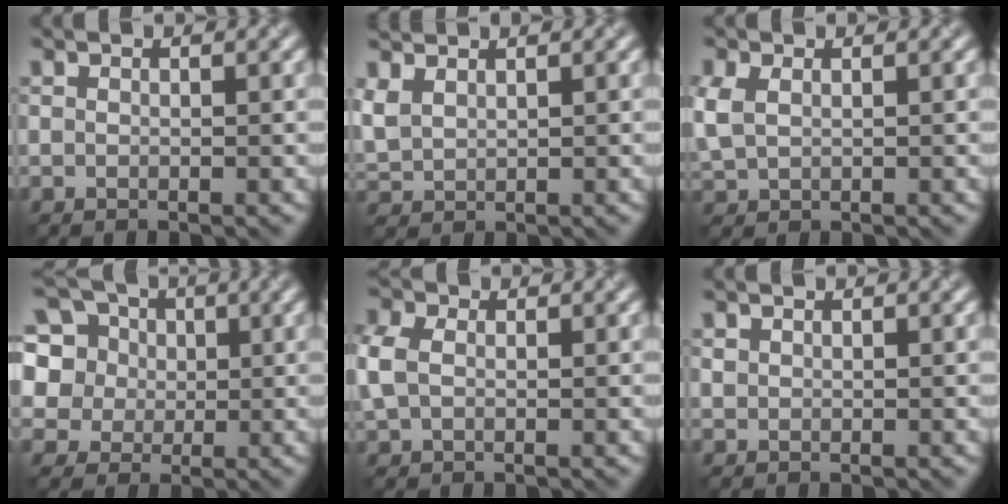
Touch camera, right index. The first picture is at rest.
{"total": 3.0, "force": [2.0, 1.7, 1.5], "torque": [-0.052, 0.010, 0.045]}
{"total": 2.9, "force": [0.7, 2.0, 2.0], "torque": [-0.063, 0.003, 0.017]}
{"total": 12.8, "force": [5.0, 10.3, 5.6], "torque": [-0.155, 0.043, 0.078]}
{"total": 3.0, "force": [0.4, 2.3, 1.9], "torque": [-0.059, 0.008, 0.003]}
{"total": 0.5, "force": [0.3, 0.4, 0.1], "torque": [-0.002, -0.002, 0.008]}